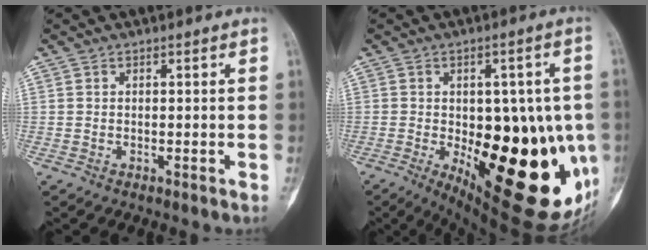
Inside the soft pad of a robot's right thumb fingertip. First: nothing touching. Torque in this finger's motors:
{"motor_torque": [-0.13, 2.45, 1.59, -1.18, 0.13]}